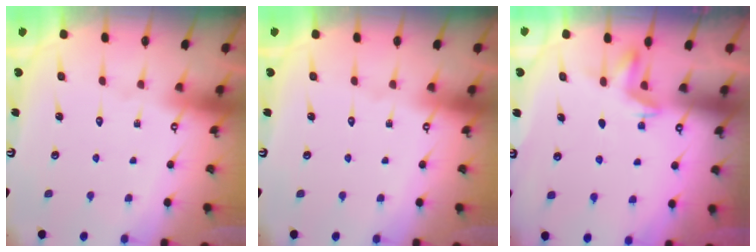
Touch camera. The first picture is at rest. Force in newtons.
{"total": 0.0}
{"total": 3.6, "press": 3.5, "slide": 0.6}